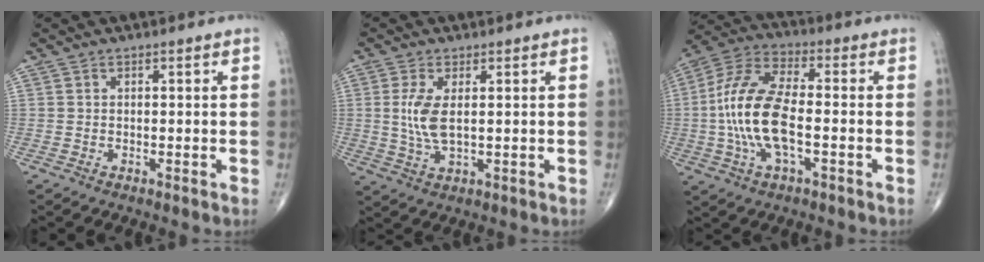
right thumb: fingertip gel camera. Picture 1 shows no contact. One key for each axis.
{"total": 6.0, "fx": 0.8, "fy": 2.4, "fz": 5.4, "tx": -0.126, "ty": -0.010, "tz": 0.019}
{"total": 15.5, "fx": -2.2, "fy": 6.5, "fz": 13.9, "tx": -0.296, "ty": 0.027, "tz": -0.046}